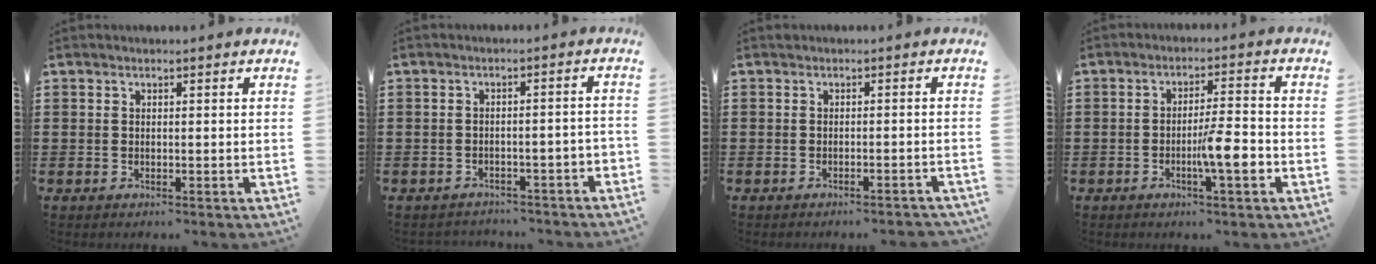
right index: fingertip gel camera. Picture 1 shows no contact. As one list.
[{"total": 2.4, "force": [-2.2, 0.6, 0.6], "torque": [-0.016, 0.003, -0.047]}, {"total": 1.2, "force": [-1.1, 0.0, 0.4], "torque": [-0.010, 0.000, -0.022]}, {"total": 7.0, "force": [-2.1, 1.0, 6.6], "torque": [-0.123, -0.006, -0.040]}]